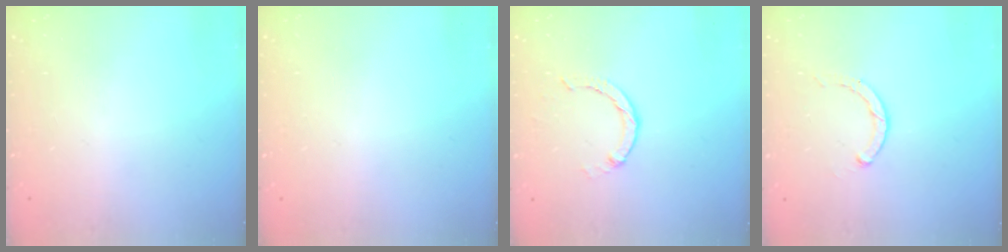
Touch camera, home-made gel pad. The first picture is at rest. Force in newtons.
{"total": 2.5, "press": 2.5, "slide": 0.2}
{"total": 1.8, "press": 1.8, "slide": 0.2}
{"total": 2.3, "press": 2.3, "slide": 0.3}